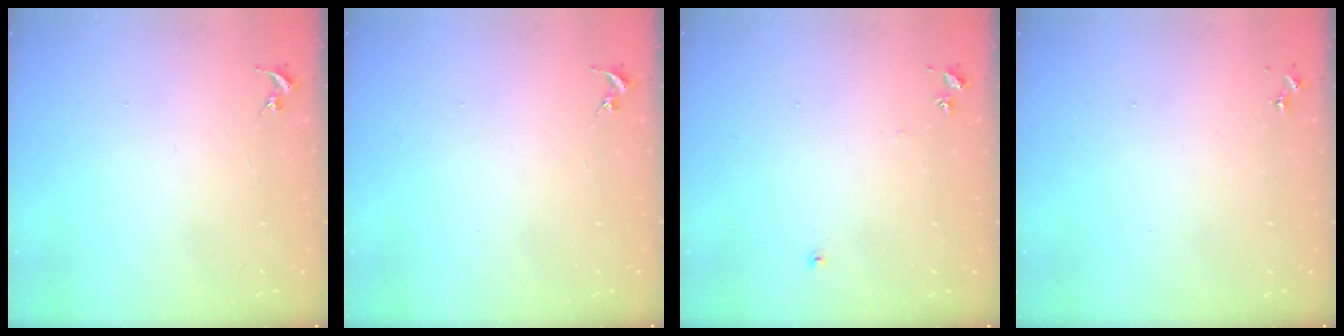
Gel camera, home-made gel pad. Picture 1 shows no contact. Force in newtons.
{"total": 0.0}
{"total": 5.6, "press": 5.6, "slide": 0.7}
{"total": 0.0}